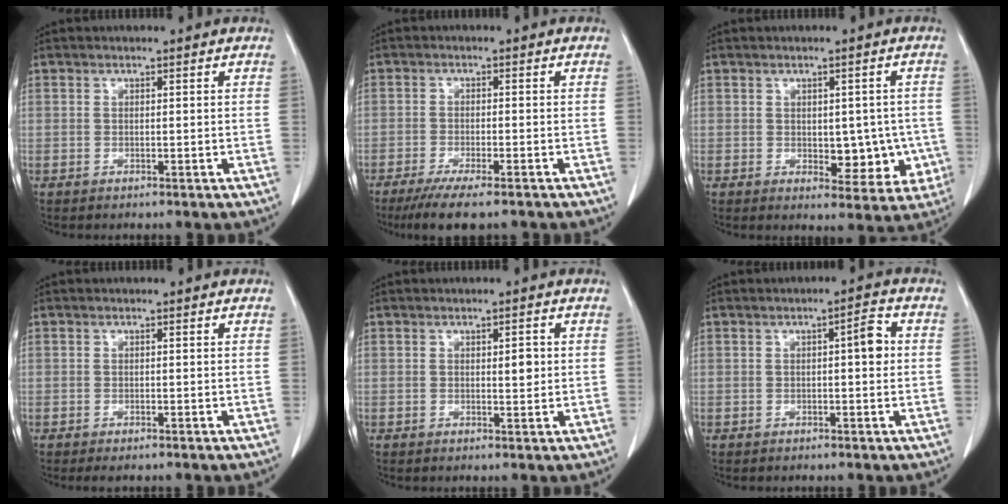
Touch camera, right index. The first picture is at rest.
{"total": 8.2, "force": [-6.3, 0.9, 5.1], "torque": [-0.077, -0.019, -0.096]}
{"total": 7.1, "force": [-0.7, 4.1, 5.7], "torque": [-0.051, 0.008, 0.005]}
{"total": 1.0, "force": [-0.7, 0.2, 0.6], "torque": [-0.007, -0.003, -0.006]}
{"total": 1.9, "force": [0.4, 0.6, 1.8], "torque": [-0.025, 0.000, 0.011]}
{"total": 3.2, "force": [0.4, 0.7, 3.1], "torque": [-0.041, 0.009, 0.003]}